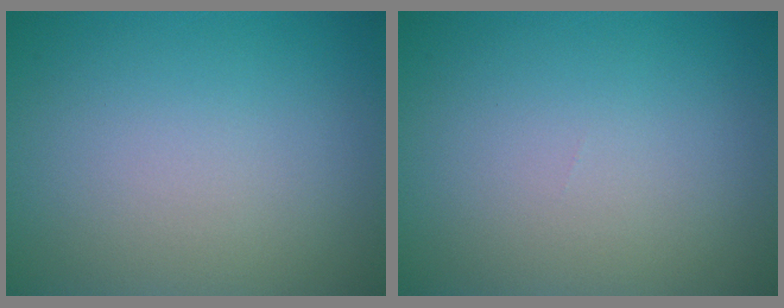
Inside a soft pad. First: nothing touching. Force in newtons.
{"total": 0.0}